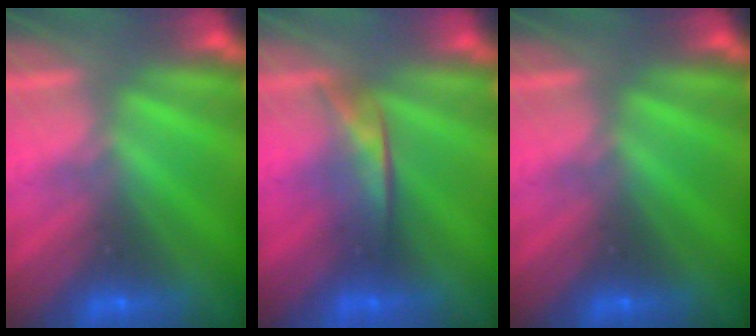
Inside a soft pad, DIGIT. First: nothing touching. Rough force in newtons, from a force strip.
{"total": 1.8}
{"total": 0.0}